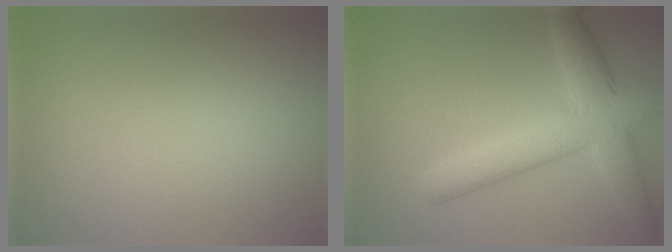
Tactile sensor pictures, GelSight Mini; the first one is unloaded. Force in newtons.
{"total": 6.1, "press": 6.1, "slide": 0.1}